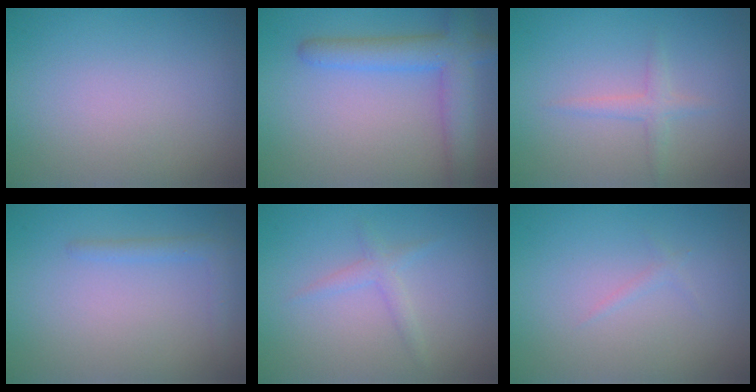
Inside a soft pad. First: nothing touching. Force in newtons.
{"total": 5.0, "press": 5.0, "slide": 0.2}
{"total": 1.3, "press": 1.3, "slide": 0.1}
{"total": 1.4, "press": 1.4, "slide": 0.1}
{"total": 1.4, "press": 1.4, "slide": 0.0}
{"total": 0.6, "press": 0.6, "slide": 0.1}